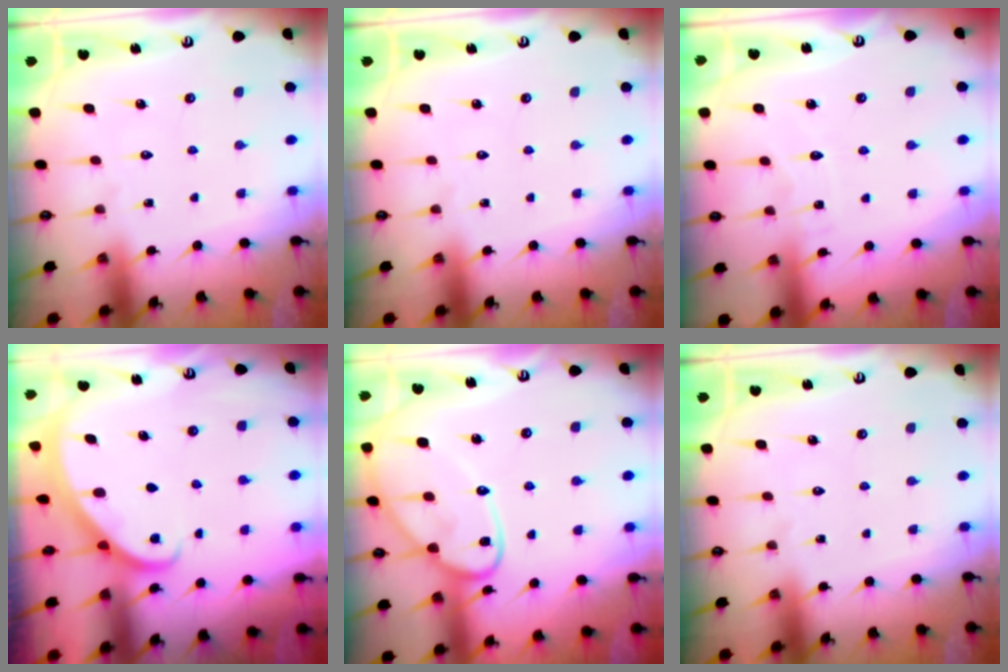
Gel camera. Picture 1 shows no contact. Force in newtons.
{"total": 0.0}
{"total": 3.6, "press": 3.5, "slide": 0.5}
{"total": 1.8, "press": 1.8, "slide": 0.1}
{"total": 13.9, "press": 13.8, "slide": 1.1}
{"total": 0.0}